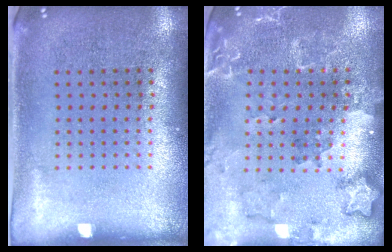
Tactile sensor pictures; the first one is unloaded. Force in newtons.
{"total": 1.8, "press": 1.7, "slide": 0.4}